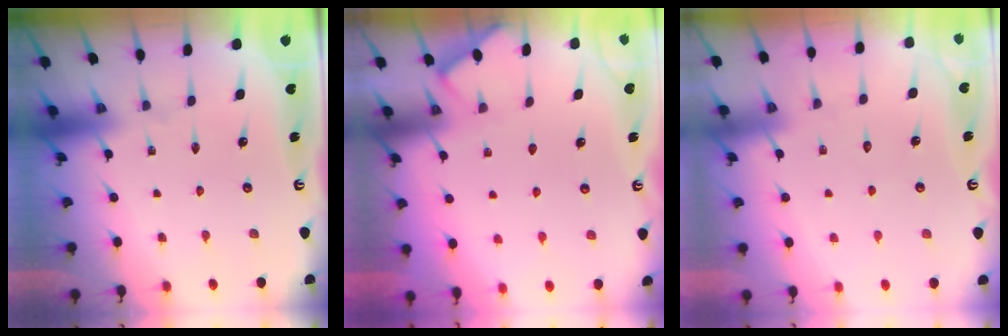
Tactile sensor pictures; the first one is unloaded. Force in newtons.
{"total": 3.0, "press": 2.9, "slide": 0.5}
{"total": 3.8, "press": 3.8, "slide": 0.4}